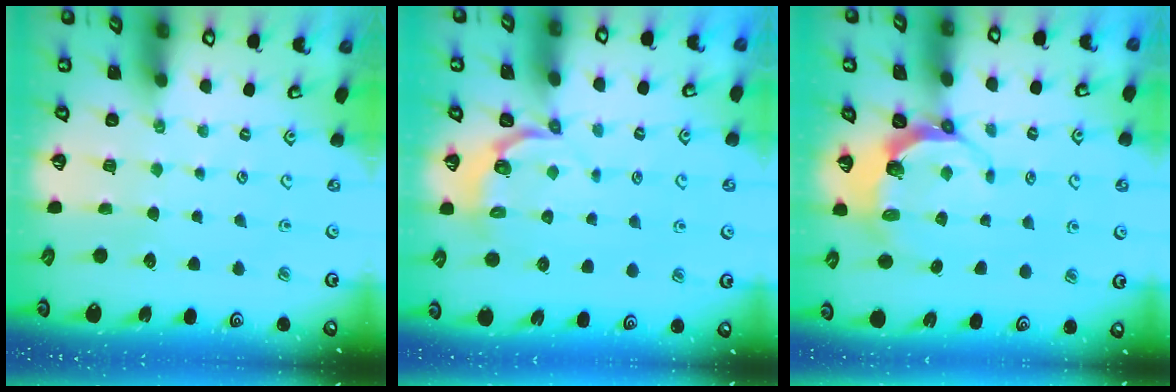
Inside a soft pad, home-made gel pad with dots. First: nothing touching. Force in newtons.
{"total": 3.4, "press": 2.5, "slide": 2.3}
{"total": 5.8, "press": 4.8, "slide": 3.4}